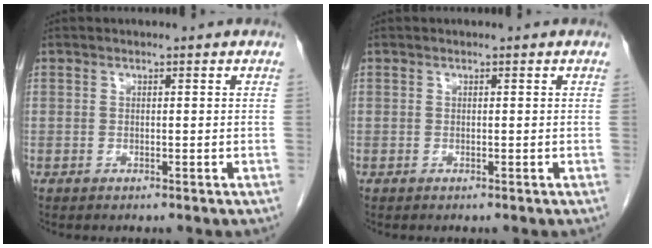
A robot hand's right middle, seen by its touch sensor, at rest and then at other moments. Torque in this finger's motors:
{"motor_torque": [0.00, 0.00, 0.00, 0.00]}